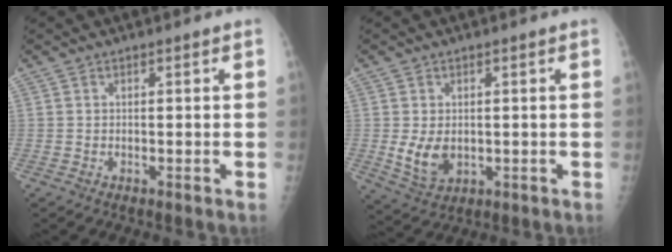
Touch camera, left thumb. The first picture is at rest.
{"total": 5.9, "force": [-0.1, 4.2, 4.2], "torque": [-0.065, -0.013, 0.013]}